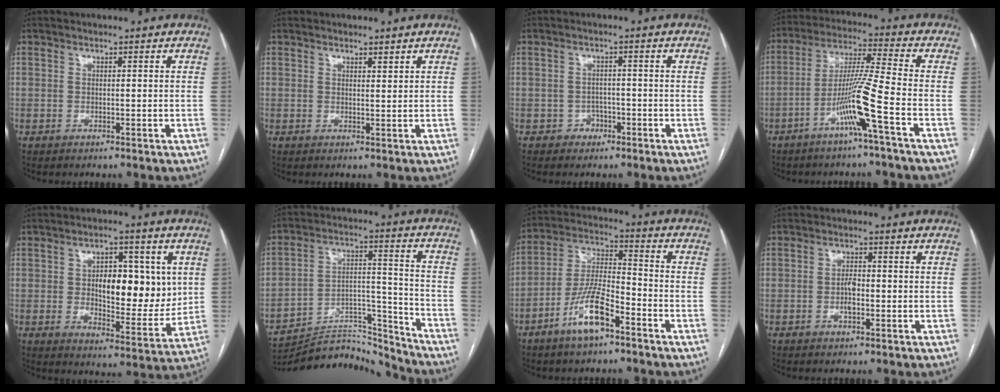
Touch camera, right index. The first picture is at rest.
{"total": 1.3, "force": [1.1, 0.2, 0.6], "torque": [-0.012, -0.003, 0.020]}
{"total": 2.1, "force": [-1.2, 1.7, 0.3], "torque": [0.001, 0.010, -0.018]}
{"total": 10.0, "force": [-4.5, -1.7, 8.8], "torque": [-0.171, 0.001, -0.090]}
{"total": 12.7, "force": [1.9, 5.6, 11.3], "torque": [-0.157, 0.005, 0.039]}
{"total": 17.5, "force": [-17.3, 2.3, 1.3], "torque": [-0.021, 0.053, -0.268]}
{"total": 10.7, "force": [-6.1, 2.8, 8.3], "torque": [-0.174, 0.002, -0.115]}
{"total": 2.4, "force": [-0.6, 1.0, 2.2], "torque": [-0.040, 0.003, -0.010]}